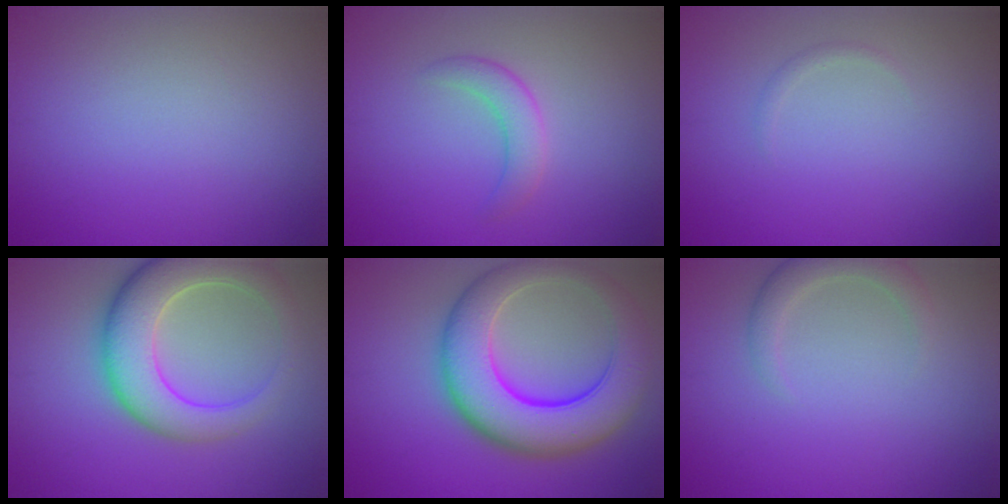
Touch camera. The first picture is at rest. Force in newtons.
{"total": 2.4, "press": 2.4, "slide": 0.1}
{"total": 0.7, "press": 0.7, "slide": 0.0}
{"total": 7.5, "press": 7.5, "slide": 0.6}
{"total": 9.7, "press": 9.7, "slide": 0.2}
{"total": 2.4, "press": 2.4, "slide": 0.3}